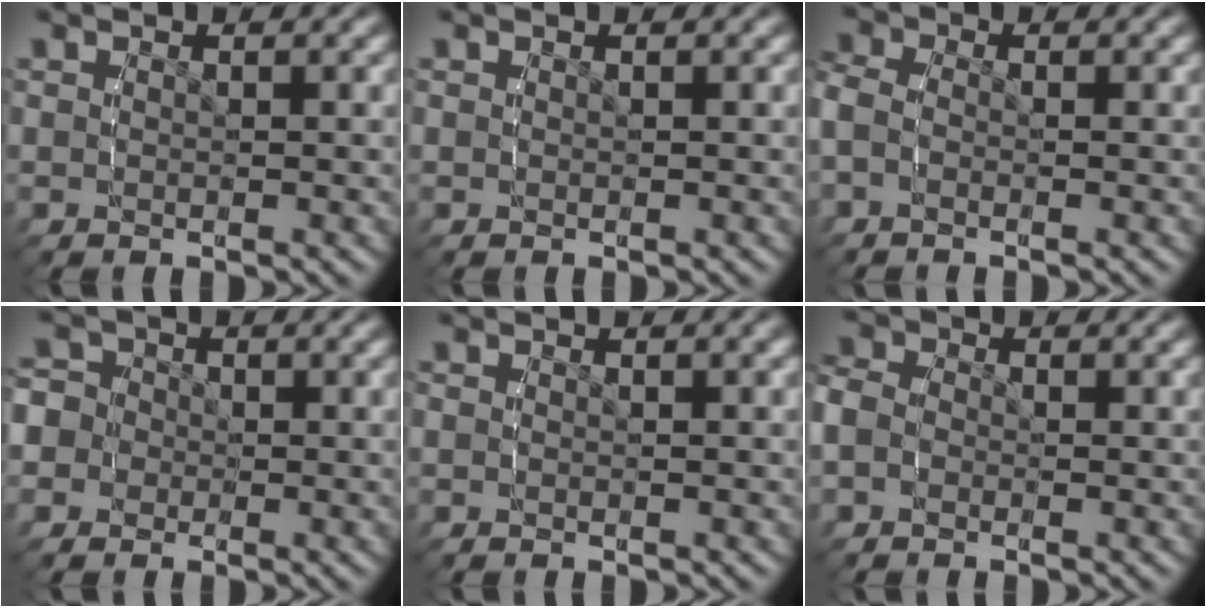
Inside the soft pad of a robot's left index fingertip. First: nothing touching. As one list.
[{"total": 0.0}, {"total": 2.8, "force": [-0.6, 2.4, 1.4], "torque": [-0.045, 0.000, -0.022]}, {"total": 6.9, "force": [-0.6, 6.5, 2.2], "torque": [-0.068, -0.007, -0.030]}, {"total": 0.8, "force": [-0.5, 0.6, 0.2], "torque": [0.000, -0.002, -0.013]}, {"total": 3.7, "force": [-0.4, 3.3, 1.5], "torque": [-0.052, 0.001, -0.020]}]